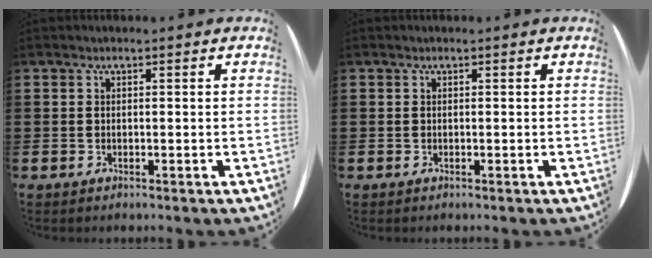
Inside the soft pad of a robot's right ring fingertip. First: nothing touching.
{"total": 0.0}